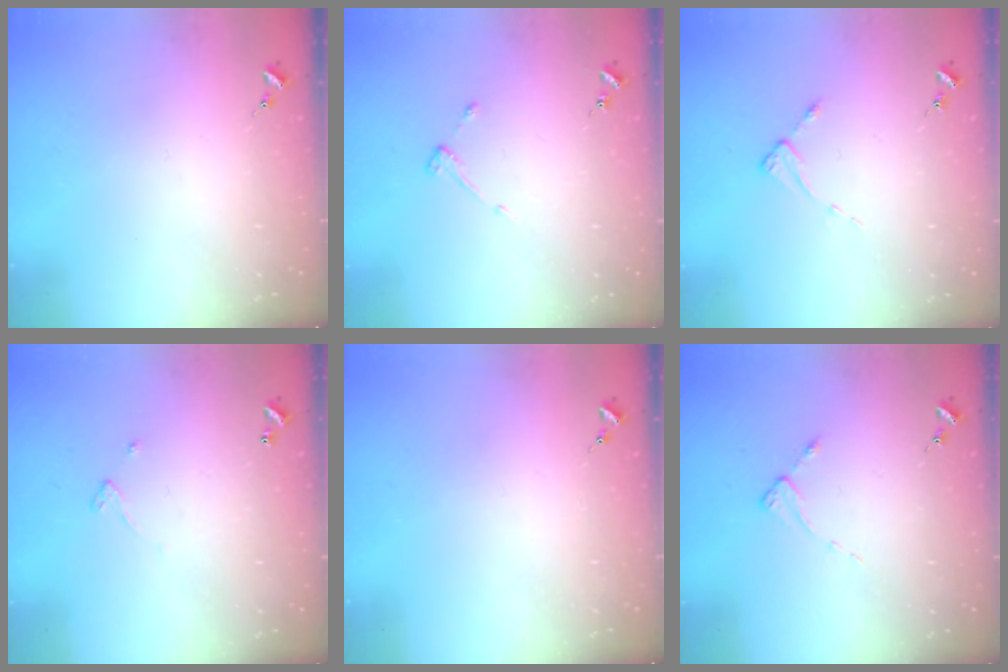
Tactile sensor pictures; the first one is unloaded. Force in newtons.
{"total": 2.9, "press": 2.9, "slide": 0.5}
{"total": 2.6, "press": 2.6, "slide": 0.4}
{"total": 2.6, "press": 2.6, "slide": 0.2}
{"total": 0.0}
{"total": 2.1, "press": 2.0, "slide": 0.4}